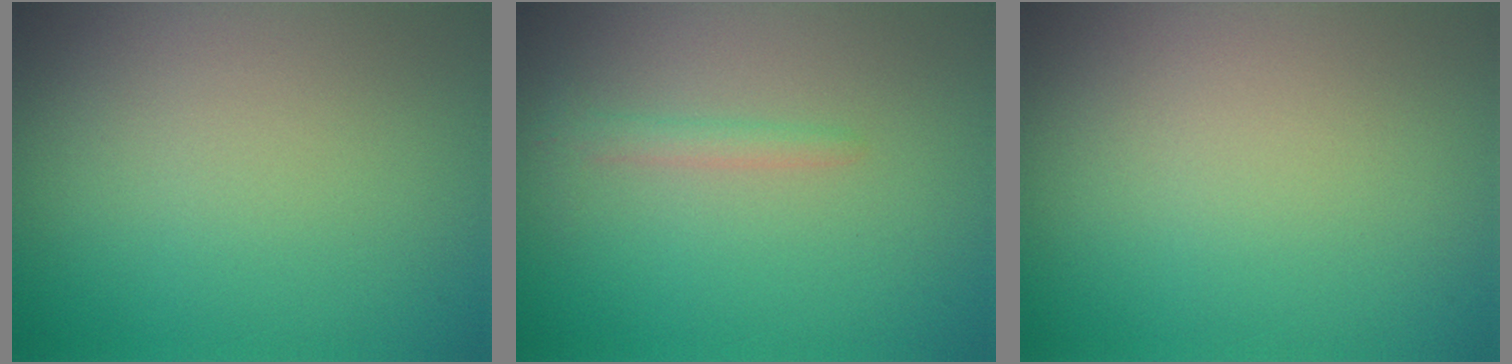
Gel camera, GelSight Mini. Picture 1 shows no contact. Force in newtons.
{"total": 1.3, "press": 1.3, "slide": 0.1}
{"total": 0.0}